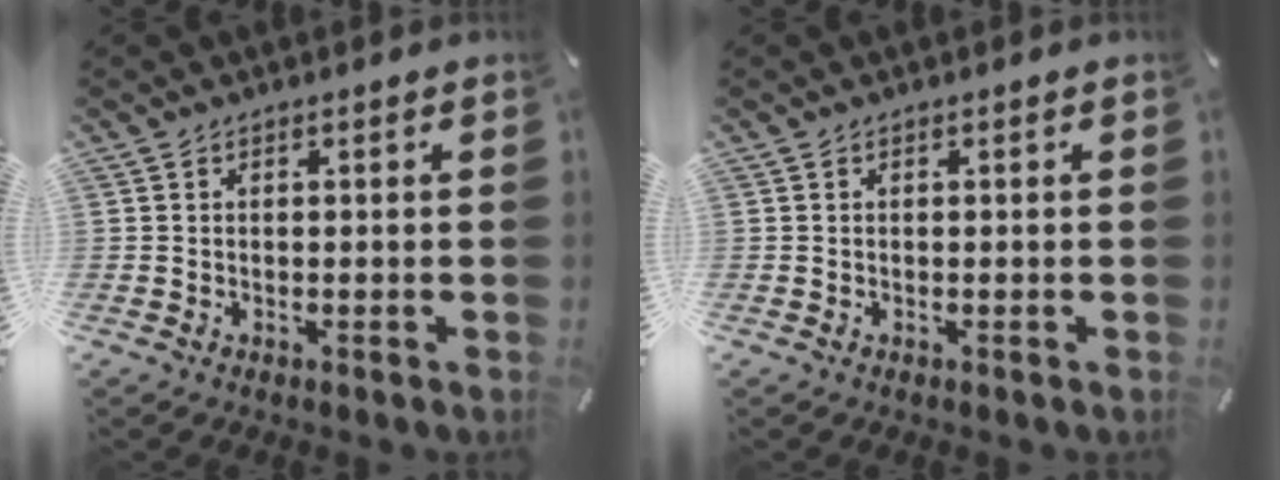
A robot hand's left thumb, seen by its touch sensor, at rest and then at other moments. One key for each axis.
{"total": 0.0}